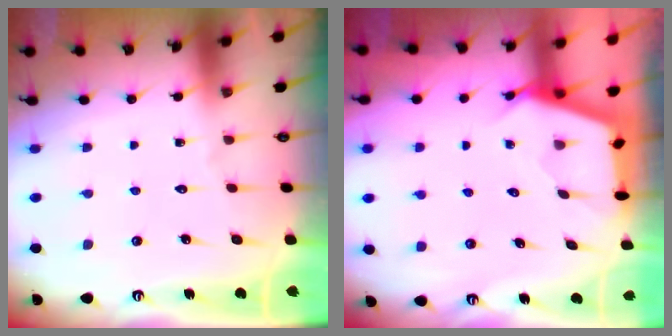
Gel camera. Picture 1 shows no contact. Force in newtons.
{"total": 2.5, "press": 2.5, "slide": 0.3}